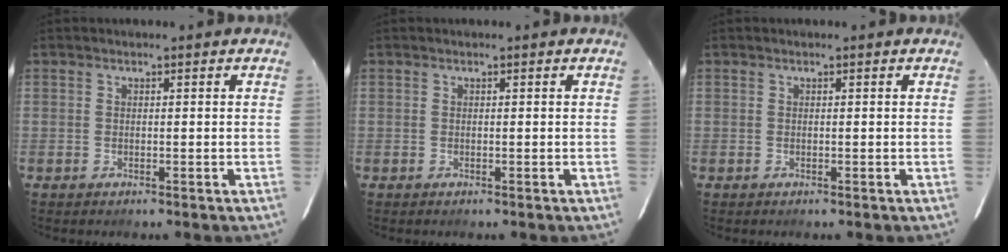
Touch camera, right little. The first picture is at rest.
{"total": 0.0}
{"total": 0.0}